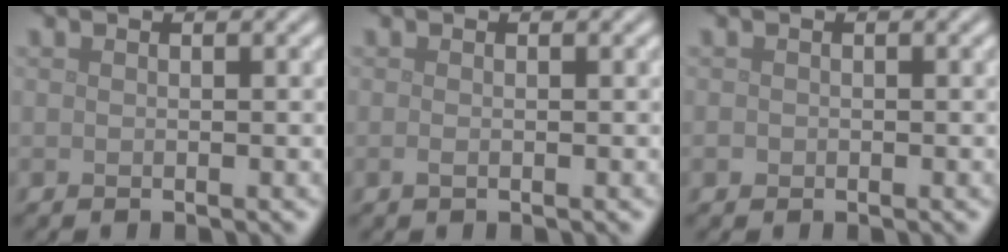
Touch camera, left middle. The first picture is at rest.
{"total": 0.6, "force": [-0.2, 0.2, 0.5], "torque": [-0.012, -0.003, -0.003]}
{"total": 0.5, "force": [-0.2, 0.5, 0.1], "torque": [0.001, -0.004, -0.005]}